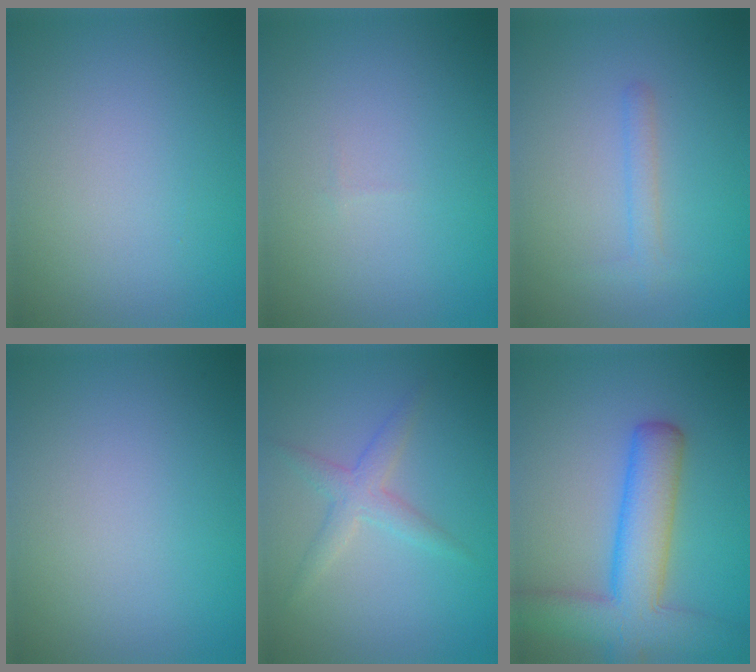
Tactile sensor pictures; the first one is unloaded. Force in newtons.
{"total": 0.0}
{"total": 1.3, "press": 1.3, "slide": 0.1}
{"total": 0.0}
{"total": 2.3, "press": 2.3, "slide": 0.1}
{"total": 7.6, "press": 7.6, "slide": 0.4}